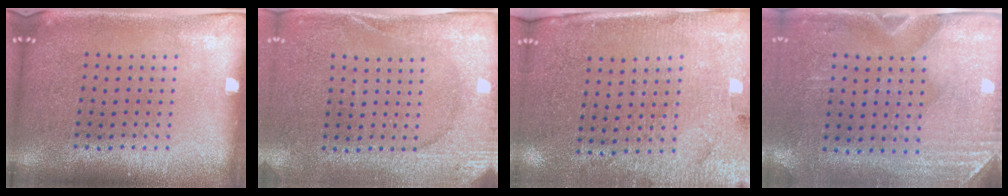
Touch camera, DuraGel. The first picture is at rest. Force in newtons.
{"total": 2.6, "press": 2.6, "slide": 0.4}
{"total": 3.1, "press": 2.9, "slide": 1.0}
{"total": 2.9, "press": 2.5, "slide": 1.5}